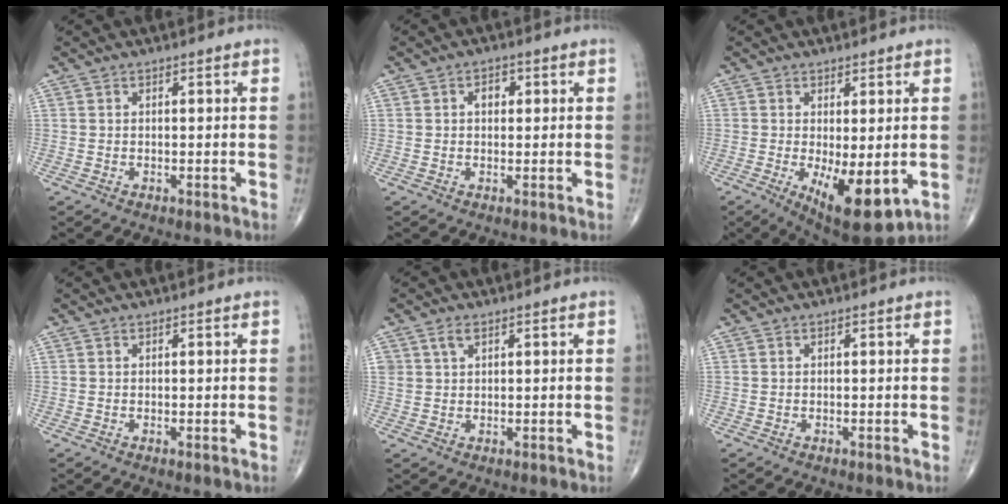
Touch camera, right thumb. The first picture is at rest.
{"total": 2.5, "force": [0.5, 1.8, 1.6], "torque": [-0.014, 0.005, 0.004]}
{"total": 10.7, "force": [-2.3, 3.9, 9.7], "torque": [-0.143, -0.026, -0.021]}
{"total": 0.0}
{"total": 2.3, "force": [1.2, 1.3, 1.3], "torque": [-0.024, -0.002, 0.026]}
{"total": 0.0}